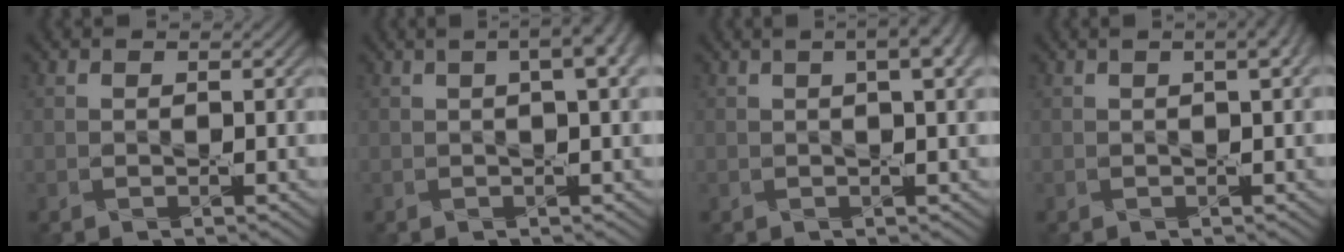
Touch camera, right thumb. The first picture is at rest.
{"total": 5.9, "force": [2.0, 1.7, 5.3], "torque": [-0.056, 0.015, 0.016]}
{"total": 6.1, "force": [2.3, 1.9, 5.3], "torque": [-0.057, 0.013, 0.015]}
{"total": 3.2, "force": [1.2, 0.9, 2.9], "torque": [-0.030, 0.005, 0.002]}